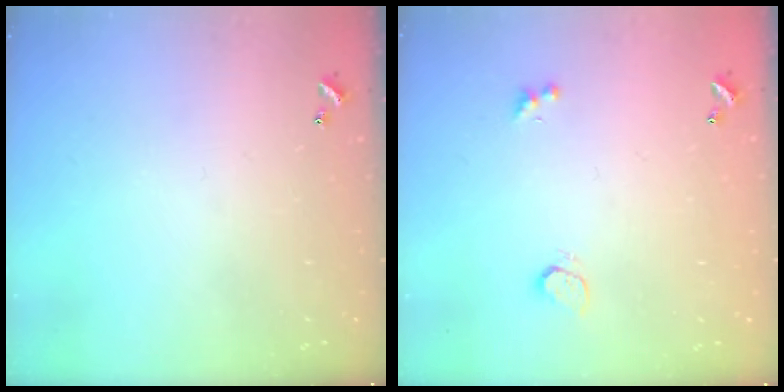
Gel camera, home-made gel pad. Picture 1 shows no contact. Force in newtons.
{"total": 2.2, "press": 1.9, "slide": 1.1}